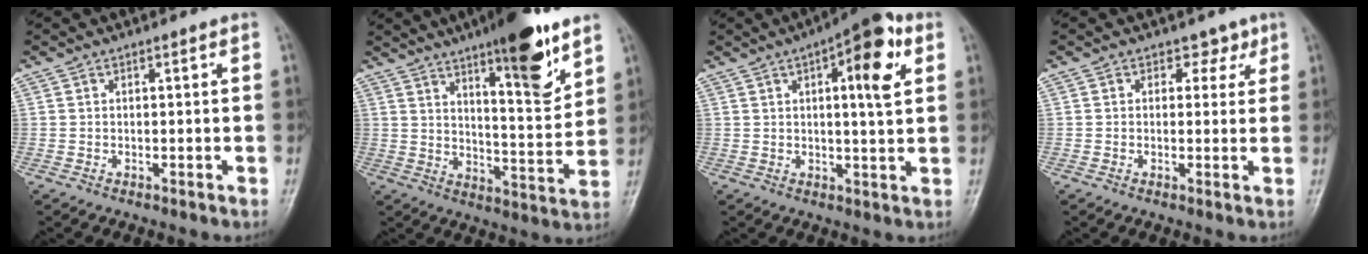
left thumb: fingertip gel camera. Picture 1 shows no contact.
{"total": 15.6, "force": [9.6, 3.6, 11.7], "torque": [-0.148, -0.062, 0.149]}
{"total": 11.3, "force": [4.0, 3.4, 10.0], "torque": [-0.123, 0.000, 0.049]}
{"total": 2.6, "force": [1.4, 2.0, 0.8], "torque": [0.012, -0.004, 0.010]}